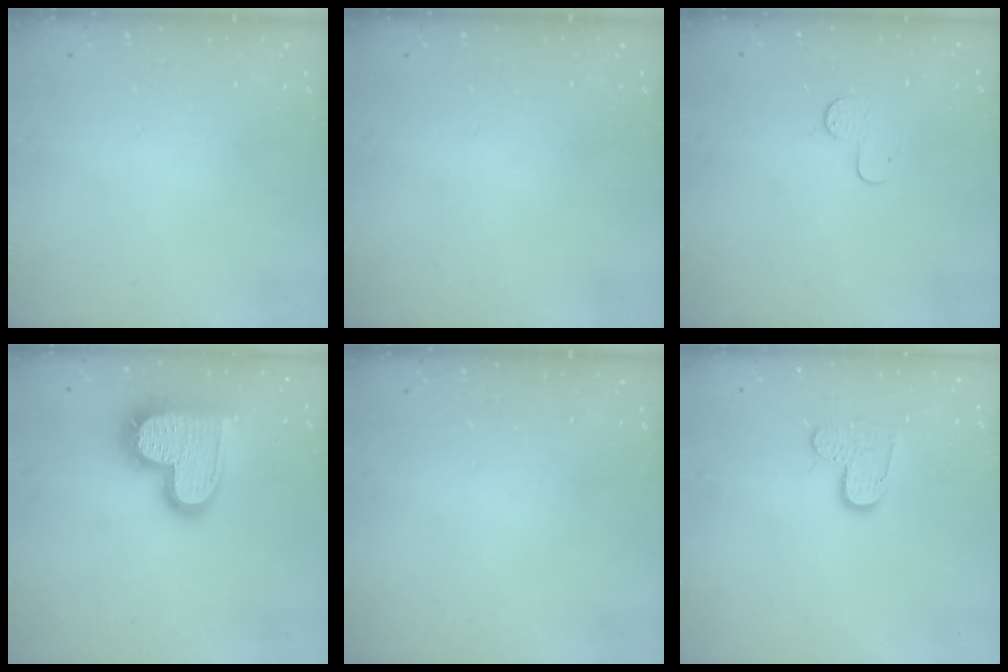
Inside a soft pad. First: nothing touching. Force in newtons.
{"total": 0.0}
{"total": 5.0, "press": 5.0, "slide": 0.4}
{"total": 20.7, "press": 20.7, "slide": 1.5}
{"total": 0.0}
{"total": 8.3, "press": 8.3, "slide": 0.5}